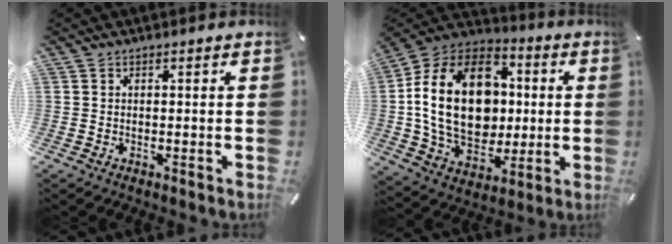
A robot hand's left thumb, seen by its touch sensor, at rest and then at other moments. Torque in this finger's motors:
{"motor_torque": [1.31, 3.70, 1.38, 0.29, 0.74]}